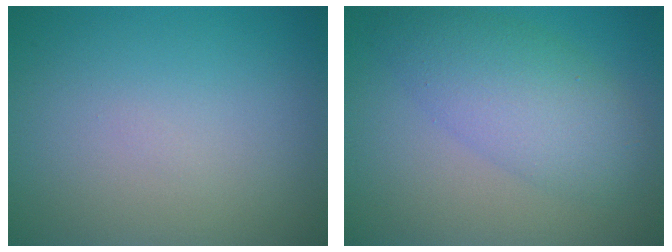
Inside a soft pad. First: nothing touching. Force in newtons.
{"total": 5.6, "press": 5.6, "slide": 0.0}